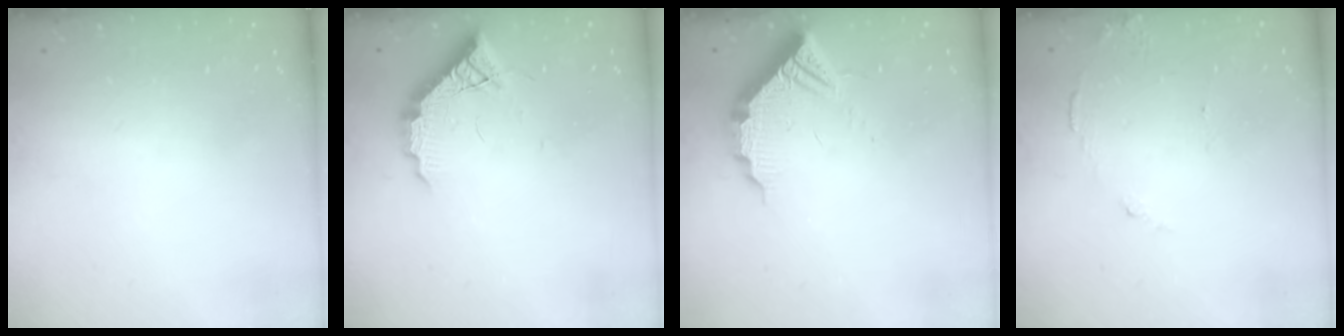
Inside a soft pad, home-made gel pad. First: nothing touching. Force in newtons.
{"total": 10.1, "press": 10.1, "slide": 0.6}
{"total": 10.5, "press": 10.4, "slide": 0.8}
{"total": 7.8, "press": 7.8, "slide": 0.5}